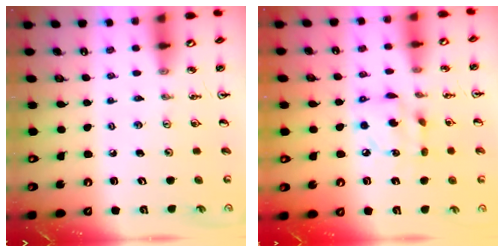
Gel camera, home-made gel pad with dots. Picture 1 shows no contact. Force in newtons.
{"total": 8.5, "press": 8.5, "slide": 0.6}